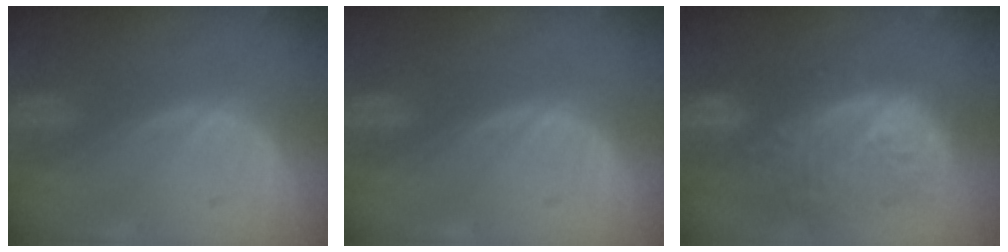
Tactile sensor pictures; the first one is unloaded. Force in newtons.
{"total": 0.0}
{"total": 12.2, "press": 10.9, "slide": 5.5}